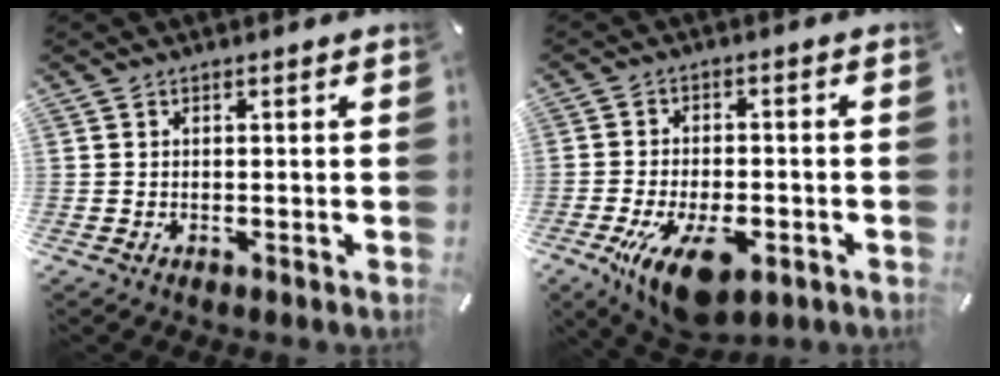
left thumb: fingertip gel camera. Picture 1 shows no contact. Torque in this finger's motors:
{"motor_torque": [-0.67, 1.41, 1.37, 0.81, 0.19]}